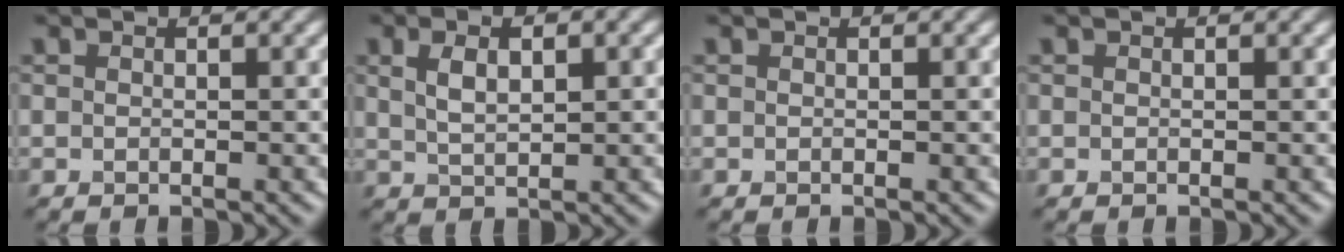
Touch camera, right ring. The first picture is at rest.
{"total": 3.3, "force": [1.2, 1.5, 2.7], "torque": [-0.057, 0.004, 0.025]}
{"total": 0.0}
{"total": 0.0}